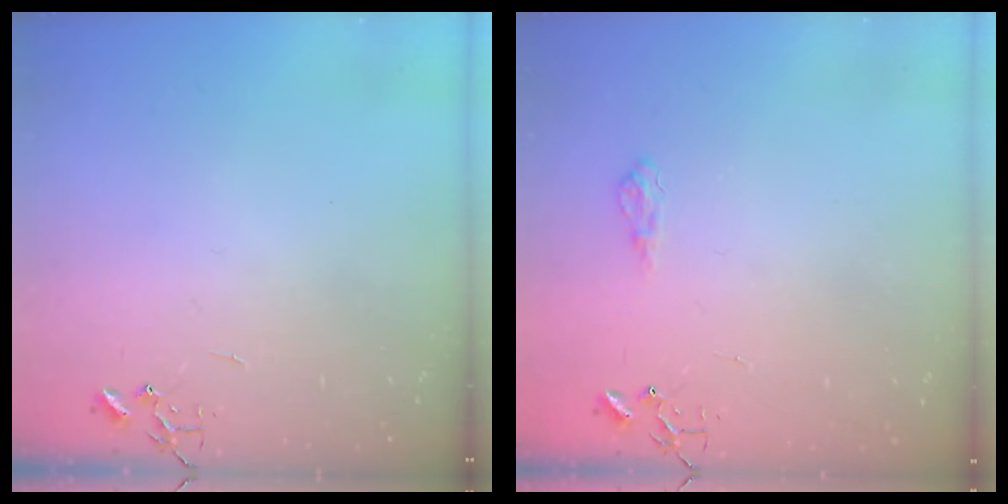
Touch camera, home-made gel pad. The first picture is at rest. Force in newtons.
{"total": 7.0, "press": 7.0, "slide": 0.8}